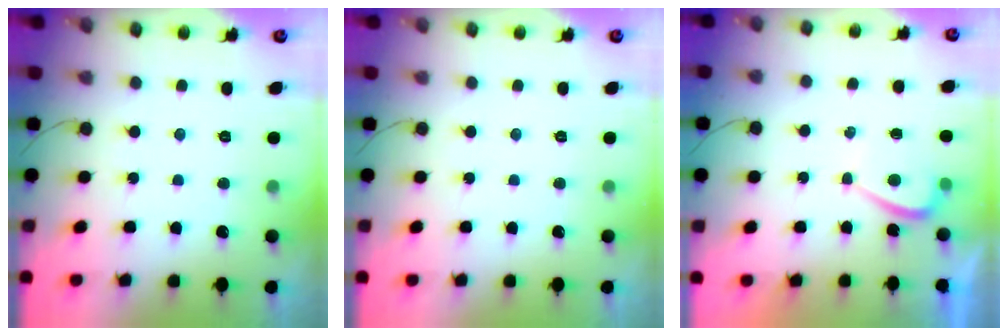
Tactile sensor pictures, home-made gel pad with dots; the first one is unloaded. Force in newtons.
{"total": 0.0}
{"total": 2.0, "press": 1.9, "slide": 0.6}